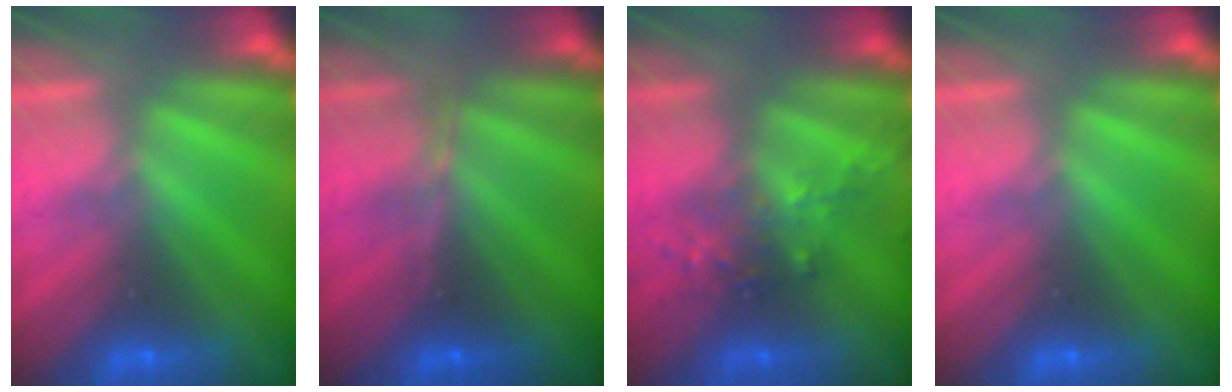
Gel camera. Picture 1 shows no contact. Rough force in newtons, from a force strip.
{"total": 2.9}
{"total": 2.6}
{"total": 0.0}